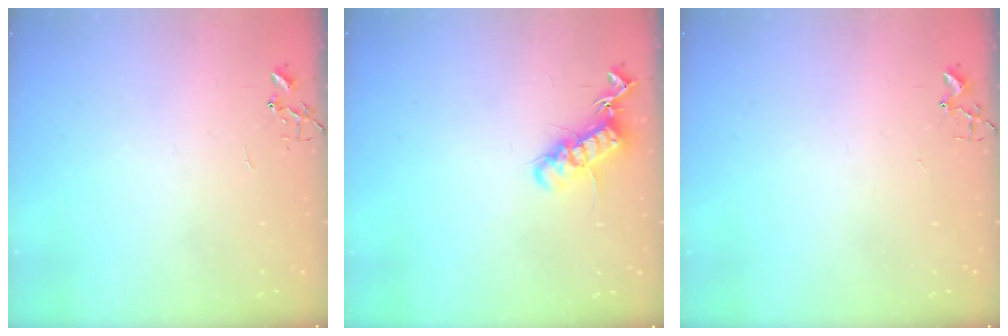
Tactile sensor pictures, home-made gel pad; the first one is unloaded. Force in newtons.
{"total": 13.8, "press": 13.7, "slide": 1.3}
{"total": 1.7, "press": 1.6, "slide": 0.2}